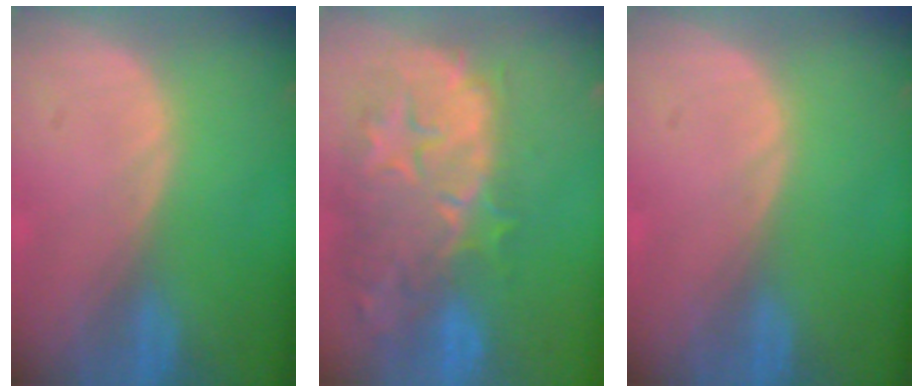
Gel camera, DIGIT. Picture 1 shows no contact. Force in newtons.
{"total": 12.9, "press": 11.5, "slide": 5.8}
{"total": 0.0}